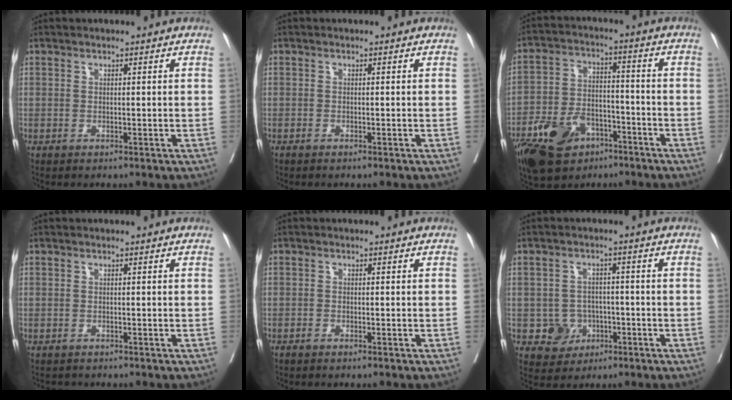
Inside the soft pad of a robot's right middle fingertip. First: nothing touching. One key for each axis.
{"total": 0.7, "fx": -0.6, "fy": 0.0, "fz": 0.4, "tx": -0.010, "ty": -0.002, "tz": -0.012}
{"total": 14.8, "fx": -9.2, "fy": 8.3, "fz": 8.0, "tx": -0.167, "ty": -0.003, "tz": -0.158}
{"total": 1.1, "fx": -1.1, "fy": 0.3, "fz": -0.1, "tx": -0.007, "ty": -0.005, "tz": -0.019}
{"total": 1.3, "fx": -1.1, "fy": 0.1, "fz": 0.6, "tx": -0.013, "ty": -0.002, "tz": -0.017}
{"total": 4.7, "fx": -1.7, "fy": 4.3, "fz": 0.6, "tx": 0.000, "ty": 0.012, "tz": -0.020}